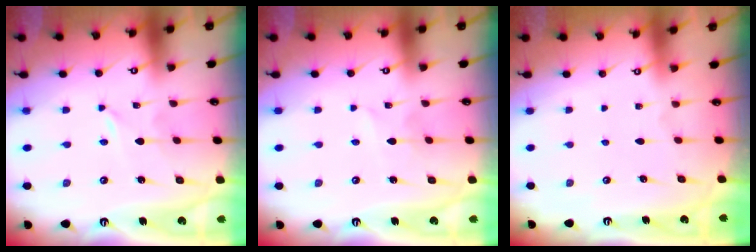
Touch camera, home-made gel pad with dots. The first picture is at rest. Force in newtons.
{"total": 2.9, "press": 2.9, "slide": 0.4}
{"total": 0.0}